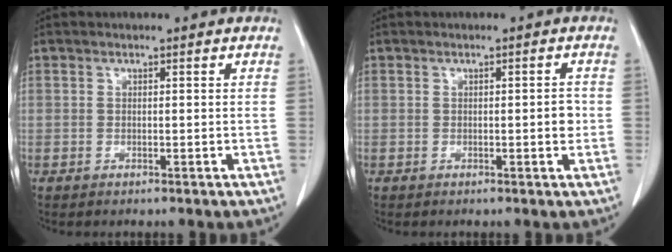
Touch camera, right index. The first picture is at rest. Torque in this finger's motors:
{"motor_torque": [0.41, -0.21, 0.04, 0.01]}